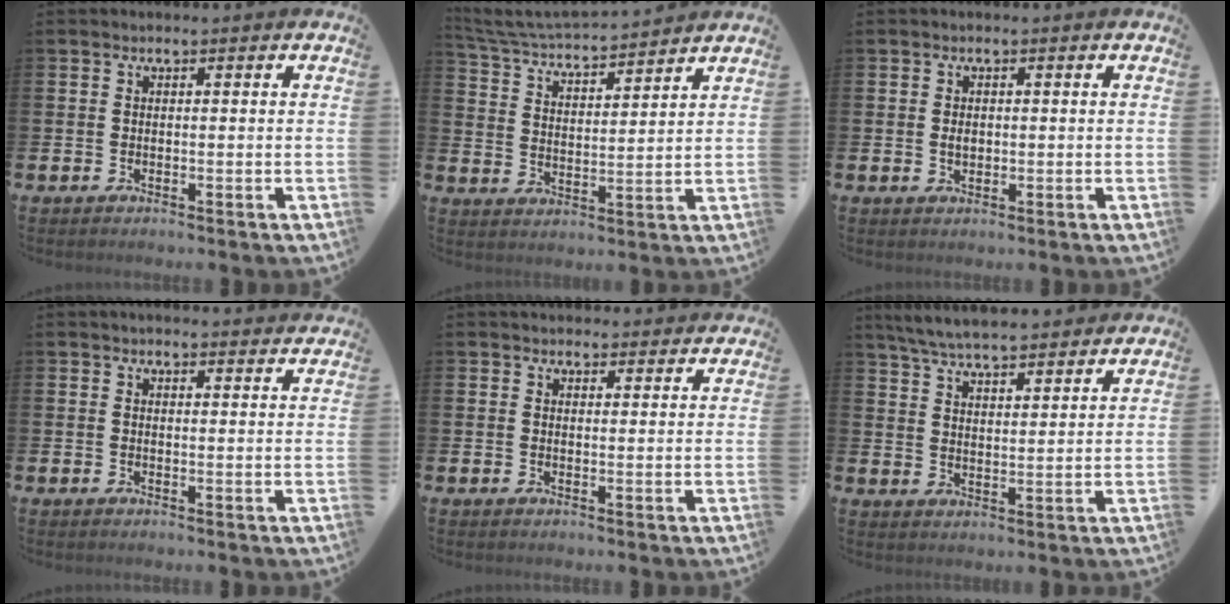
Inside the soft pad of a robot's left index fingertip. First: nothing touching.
{"total": 4.7, "force": [4.6, 0.3, 0.6], "torque": [-0.036, -0.040, 0.076]}
{"total": 1.3, "force": [0.1, 0.9, 0.9], "torque": [-0.004, 0.001, -0.003]}
{"total": 1.7, "force": [1.7, 0.1, 0.0], "torque": [0.010, -0.010, 0.028]}
{"total": 2.0, "force": [1.9, 0.6, -0.1], "torque": [0.019, -0.010, 0.032]}
{"total": 6.4, "force": [6.2, 0.5, 1.5], "torque": [-0.054, -0.028, 0.112]}